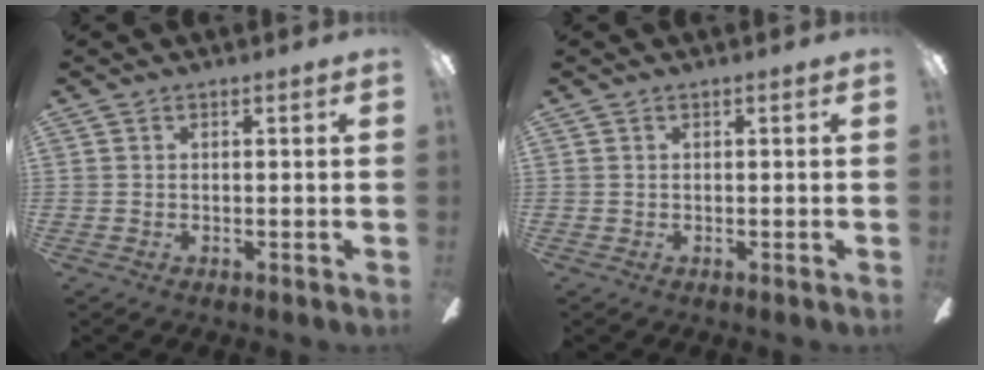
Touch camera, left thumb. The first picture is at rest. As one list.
[{"total": 0.0}]